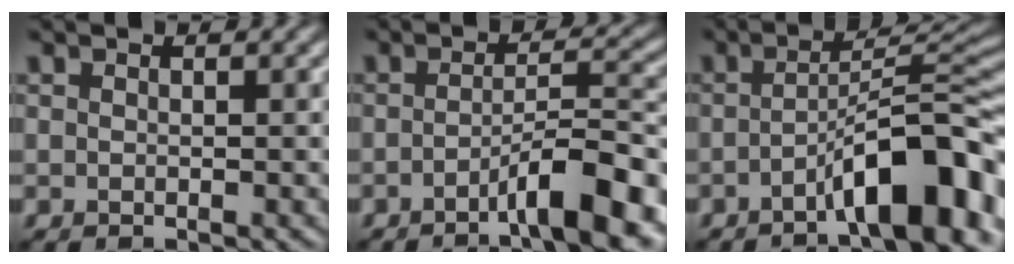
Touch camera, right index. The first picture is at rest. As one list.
[{"total": 6.9, "force": [-3.6, 1.2, 5.7], "torque": [-0.079, 0.017, -0.060]}, {"total": 9.0, "force": [-4.2, 2.0, 7.7], "torque": [-0.104, 0.024, -0.067]}]